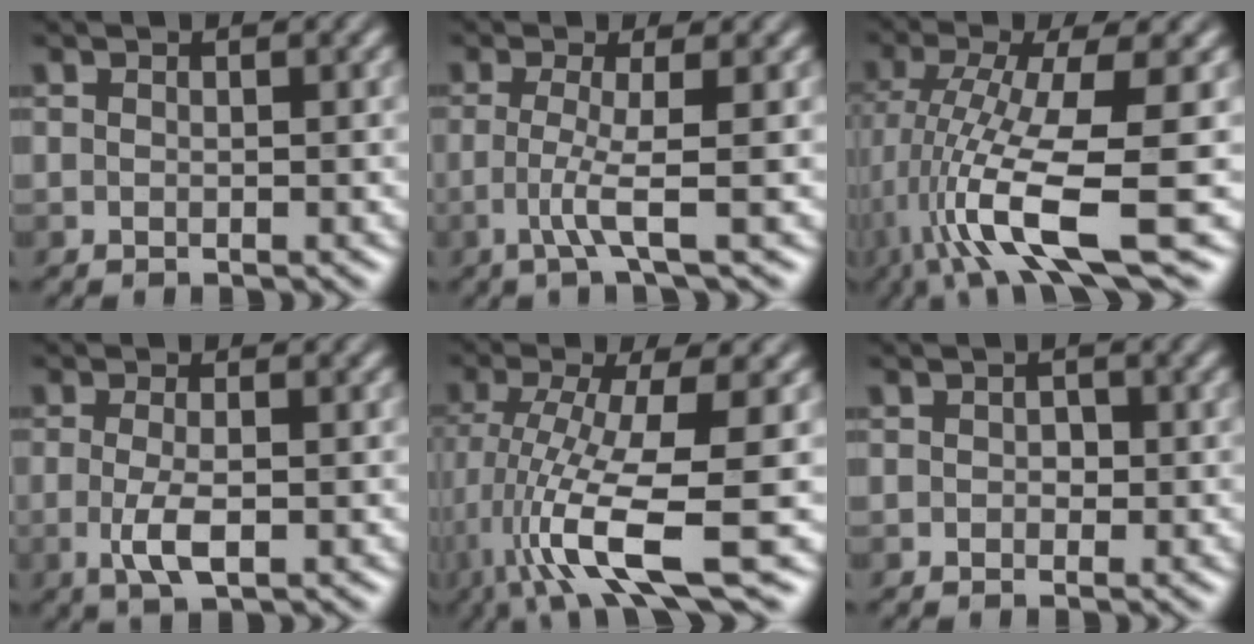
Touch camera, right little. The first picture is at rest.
{"total": 2.8, "force": [-1.1, -0.4, 2.6], "torque": [-0.062, 0.001, -0.023]}
{"total": 9.4, "force": [-2.9, 1.8, 8.8], "torque": [-0.180, -0.004, -0.051]}
{"total": 3.0, "force": [-0.9, 1.0, 2.7], "torque": [-0.063, -0.003, -0.016]}
{"total": 9.3, "force": [-3.2, 1.7, 8.5], "torque": [-0.177, -0.006, -0.057]}
{"total": 1.6, "force": [0.4, 1.4, 0.7], "torque": [0.011, 0.006, -0.012]}